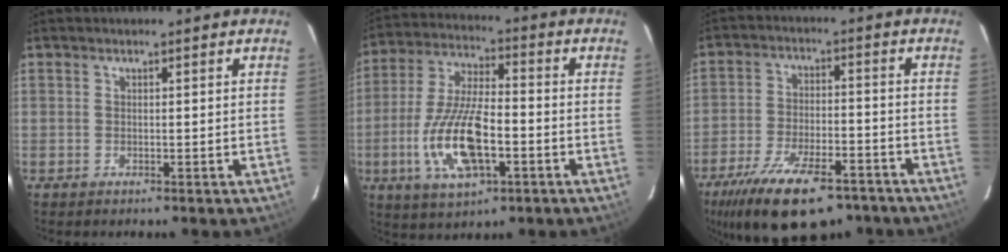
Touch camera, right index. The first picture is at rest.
{"total": 15.5, "force": [-4.7, 6.1, 13.5], "torque": [-0.286, -0.008, -0.084]}
{"total": 19.4, "force": [-13.6, 7.8, 11.4], "torque": [-0.227, -0.029, -0.209]}